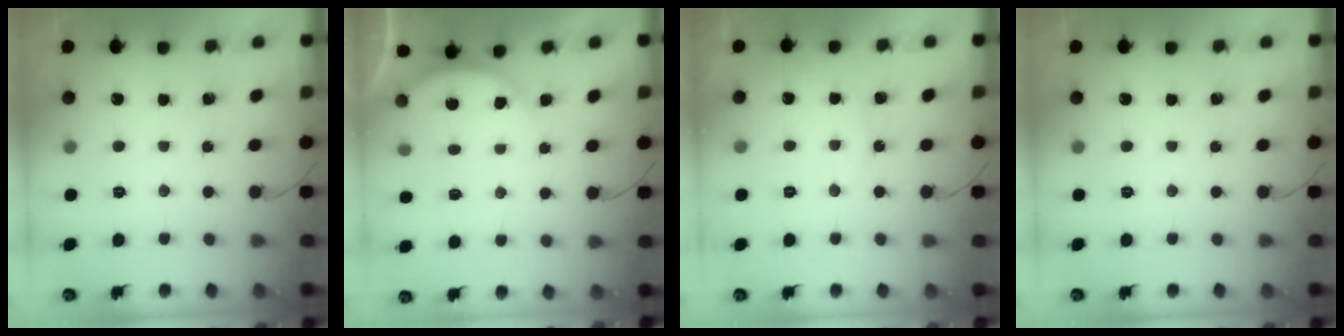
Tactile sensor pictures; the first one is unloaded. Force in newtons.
{"total": 4.3, "press": 4.3, "slide": 0.5}
{"total": 3.1, "press": 3.0, "slide": 0.6}
{"total": 0.0}